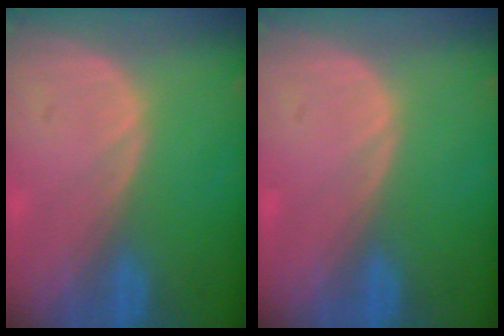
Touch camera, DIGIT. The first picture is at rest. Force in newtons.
{"total": 0.0}